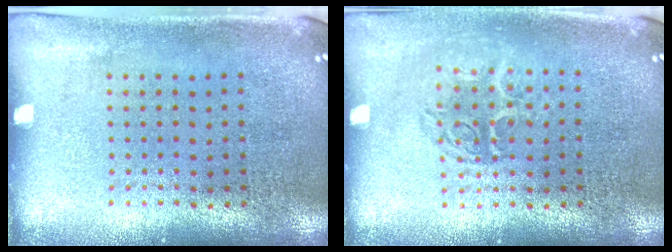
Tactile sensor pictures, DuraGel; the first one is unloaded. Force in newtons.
{"total": 1.1, "press": 1.0, "slide": 0.5}